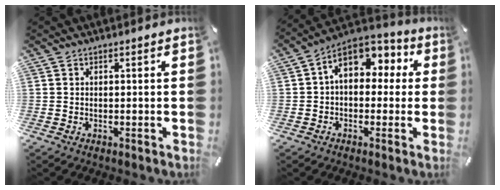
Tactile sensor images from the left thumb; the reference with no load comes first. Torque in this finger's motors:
{"motor_torque": [0.10, 0.74, 0.75, 0.41, 0.19]}